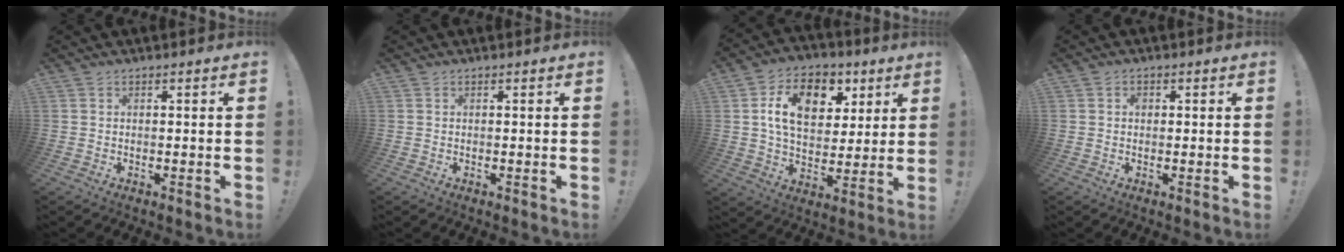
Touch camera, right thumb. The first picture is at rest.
{"total": 0.0}
{"total": 15.5, "force": [5.6, 10.4, 10.0], "torque": [-0.151, -0.012, 0.103]}
{"total": 1.0, "force": [-0.1, 0.9, 0.4], "torque": [-0.009, 0.004, -0.003]}